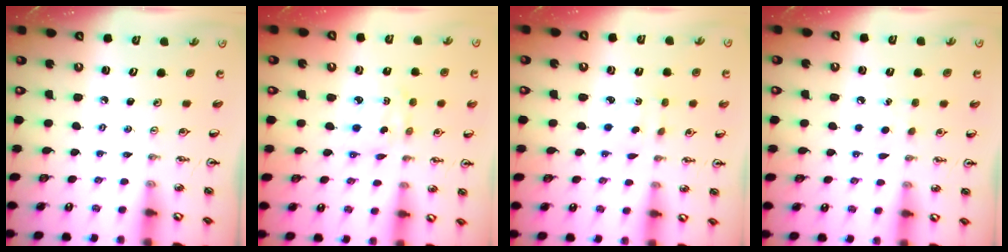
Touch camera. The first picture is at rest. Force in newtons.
{"total": 2.9, "press": 2.9, "slide": 0.2}
{"total": 1.9, "press": 1.9, "slide": 0.4}
{"total": 5.5, "press": 5.4, "slide": 0.5}